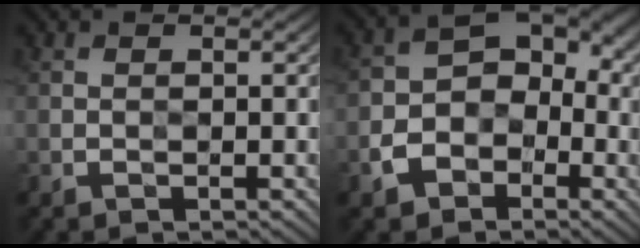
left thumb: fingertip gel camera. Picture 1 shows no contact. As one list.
[{"total": 7.1, "force": [-2.9, 5.2, 3.9], "torque": [-0.062, -0.007, -0.062]}]